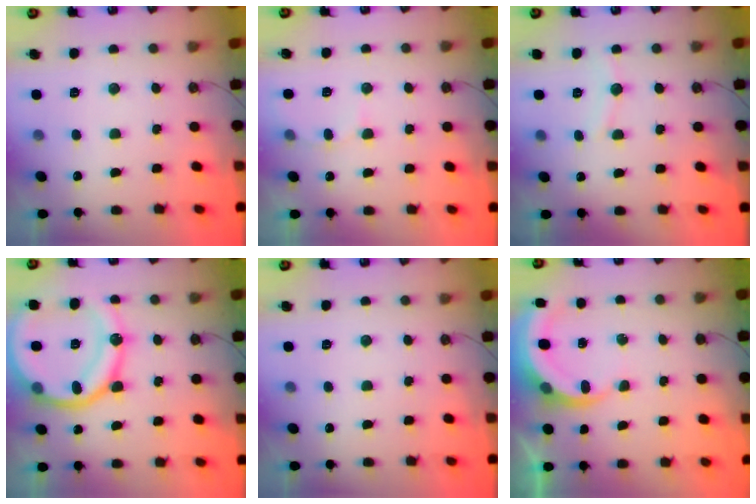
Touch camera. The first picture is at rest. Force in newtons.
{"total": 5.0, "press": 5.0, "slide": 0.5}
{"total": 5.7, "press": 5.7, "slide": 0.6}
{"total": 20.6, "press": 20.4, "slide": 2.6}
{"total": 0.0}
{"total": 6.7, "press": 6.7, "slide": 0.7}